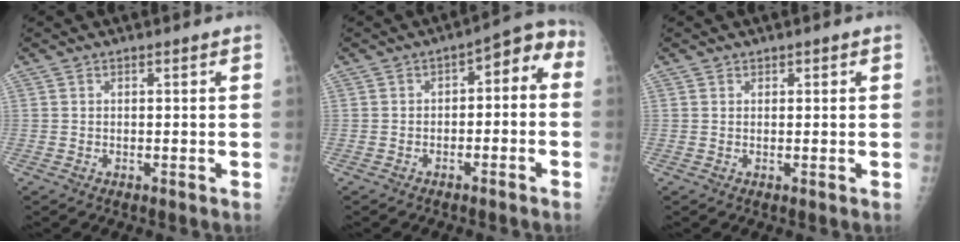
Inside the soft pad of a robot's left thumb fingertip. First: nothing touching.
{"total": 6.9, "force": [-1.6, 4.3, 5.1], "torque": [-0.033, 0.053, -0.031]}
{"total": 0.6, "force": [0.3, 0.5, -0.1], "torque": [0.019, 0.000, -0.001]}